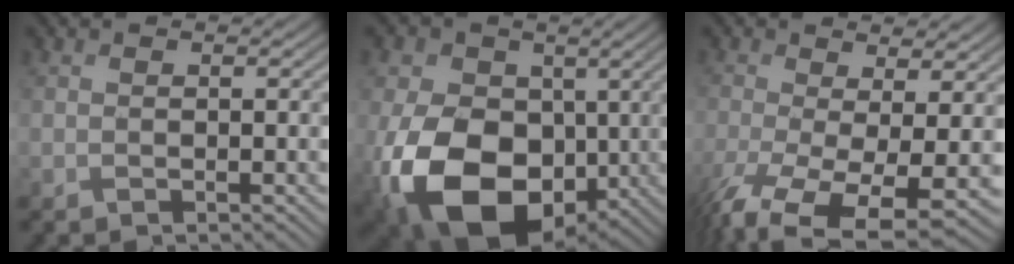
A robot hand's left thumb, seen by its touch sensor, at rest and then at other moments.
{"total": 18.1, "force": [-3.4, 12.6, 12.5], "torque": [-0.271, -0.036, -0.056]}
{"total": 11.2, "force": [-4.2, 4.0, 9.6], "torque": [-0.220, -0.039, -0.058]}